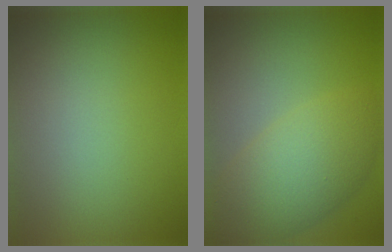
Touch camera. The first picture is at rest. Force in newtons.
{"total": 6.1, "press": 6.1, "slide": 0.3}